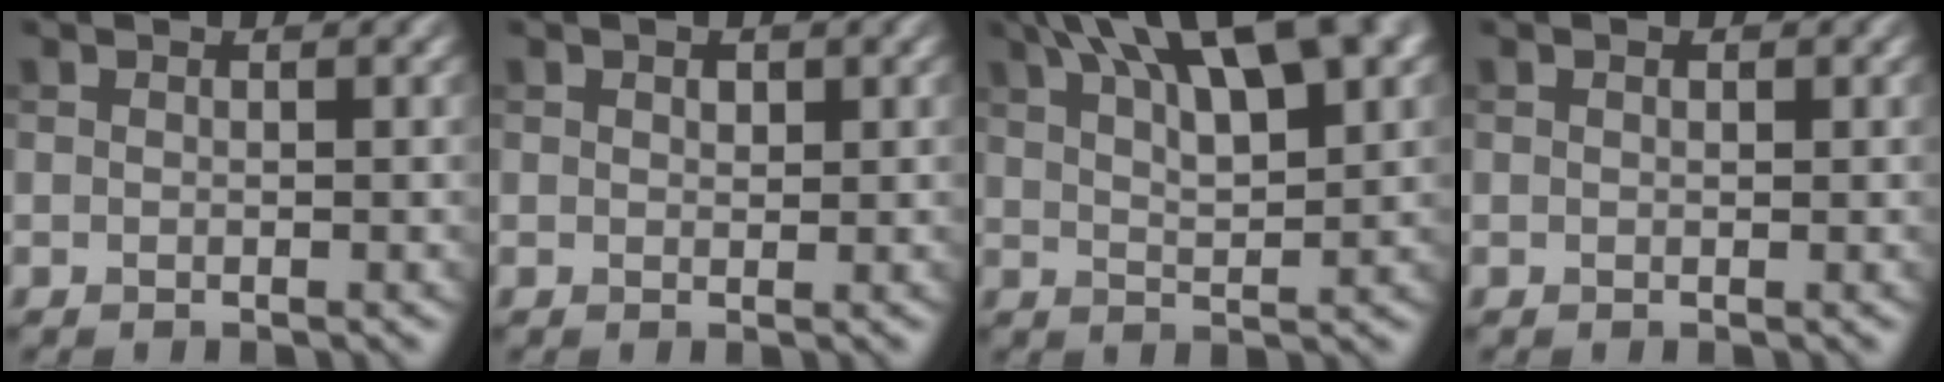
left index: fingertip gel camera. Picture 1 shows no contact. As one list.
[{"total": 0.8, "force": [0.5, 0.5, 0.5], "torque": [-0.008, -0.001, 0.008]}, {"total": 14.3, "force": [8.2, 5.0, 10.6], "torque": [-0.145, 0.043, 0.097]}, {"total": 0.6, "force": [0.3, 0.3, 0.4], "torque": [-0.007, 0.002, 0.004]}]